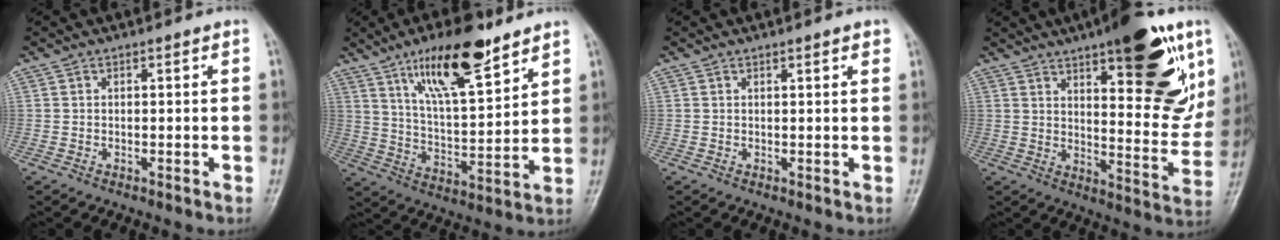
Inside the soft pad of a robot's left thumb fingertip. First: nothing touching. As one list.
[{"total": 15.8, "force": [10.1, 4.7, 11.2], "torque": [-0.167, -0.054, 0.180]}, {"total": 1.6, "force": [1.0, 0.3, 1.3], "torque": [-0.017, -0.003, 0.010]}, {"total": 22.0, "force": [11.0, 7.5, 17.5], "torque": [-0.197, -0.048, 0.156]}]